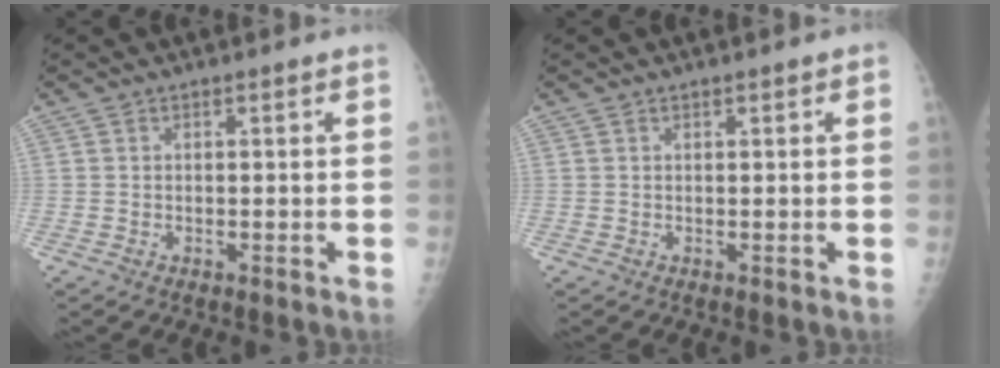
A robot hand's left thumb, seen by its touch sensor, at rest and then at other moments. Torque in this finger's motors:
{"motor_torque": [-0.24, 0.07, -0.23, -0.18, 0.03]}